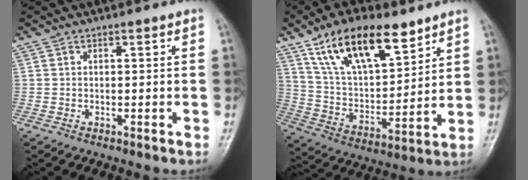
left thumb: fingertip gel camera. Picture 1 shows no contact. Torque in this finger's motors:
{"motor_torque": [0.24, 0.31, 1.51, -1.26, 0.17]}